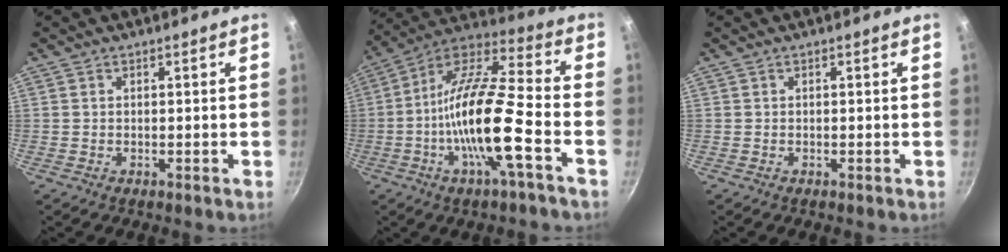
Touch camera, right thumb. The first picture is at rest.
{"total": 18.5, "force": [-5.3, 4.1, 17.2], "torque": [-0.314, 0.036, -0.116]}
{"total": 0.0}